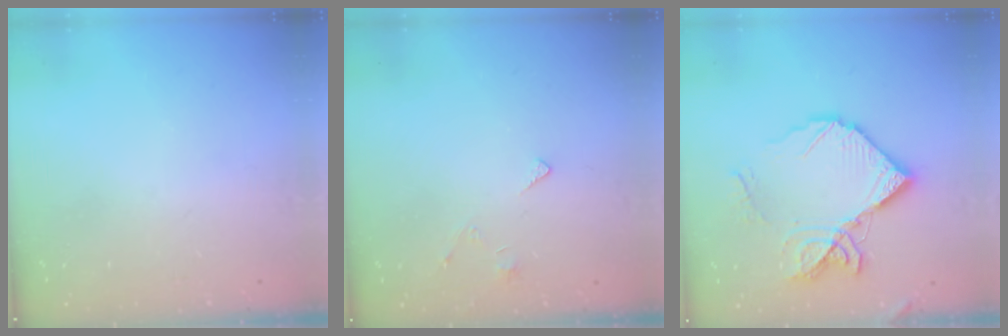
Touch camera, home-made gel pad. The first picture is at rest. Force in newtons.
{"total": 2.0, "press": 1.9, "slide": 0.4}
{"total": 15.8, "press": 15.7, "slide": 1.9}